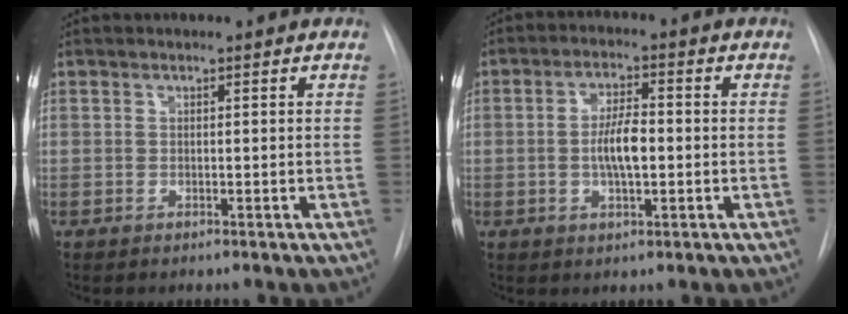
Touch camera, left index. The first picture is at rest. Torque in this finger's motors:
{"motor_torque": [1.18, 0.13, 0.23, 0.09]}